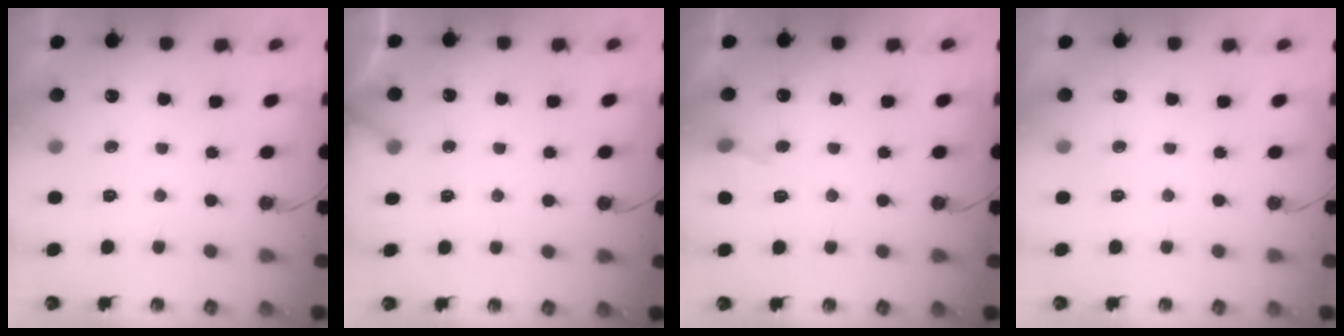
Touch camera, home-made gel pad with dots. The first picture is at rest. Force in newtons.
{"total": 2.8, "press": 2.8, "slide": 0.2}
{"total": 5.8, "press": 5.8, "slide": 0.8}
{"total": 0.0}